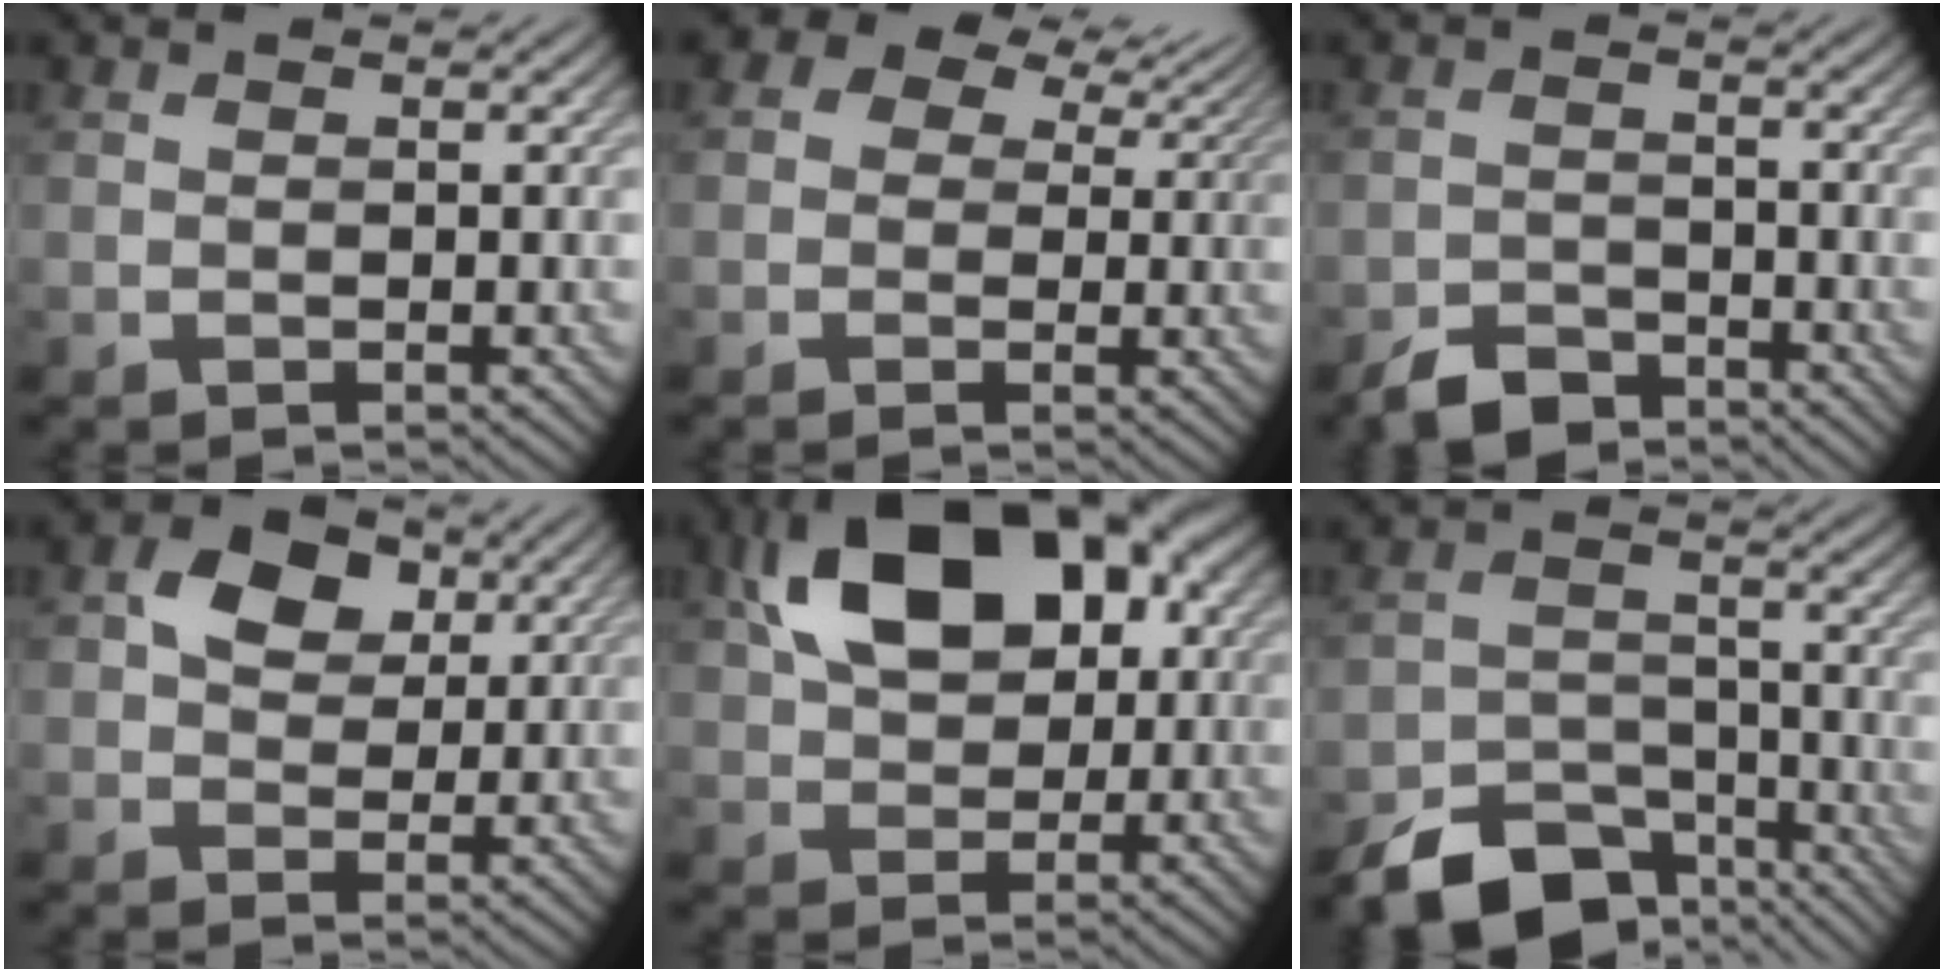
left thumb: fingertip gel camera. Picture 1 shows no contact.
{"total": 7.9, "force": [3.7, 5.6, 4.2], "torque": [-0.073, 0.020, 0.034]}
{"total": 4.1, "force": [-3.5, 1.6, 1.5], "torque": [-0.027, -0.003, -0.069]}
{"total": 5.2, "force": [1.7, 3.8, 3.0], "torque": [-0.054, 0.005, 0.023]}
{"total": 13.3, "force": [3.7, 8.5, 9.5], "torque": [-0.174, 0.021, 0.059]}
{"total": 10.3, "force": [-7.6, 5.3, 4.5], "torque": [-0.081, -0.018, -0.121]}